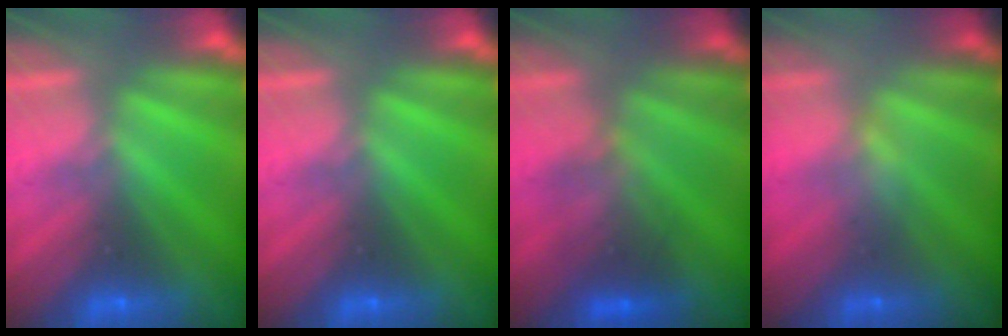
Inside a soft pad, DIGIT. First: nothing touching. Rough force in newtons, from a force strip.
{"total": 0.0}
{"total": 2.5}
{"total": 2.4}